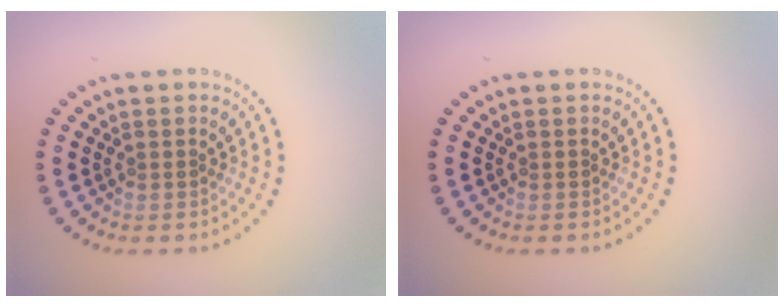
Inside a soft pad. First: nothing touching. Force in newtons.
{"total": 0.0}